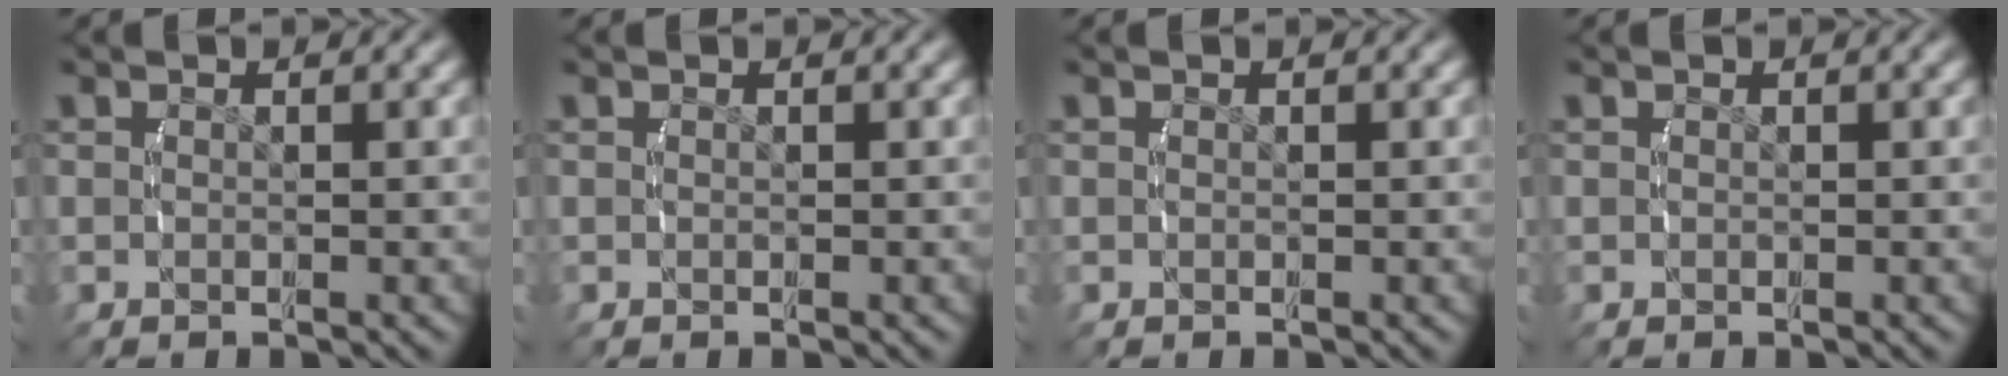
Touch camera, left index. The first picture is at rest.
{"total": 0.0}
{"total": 0.0}
{"total": 0.0}